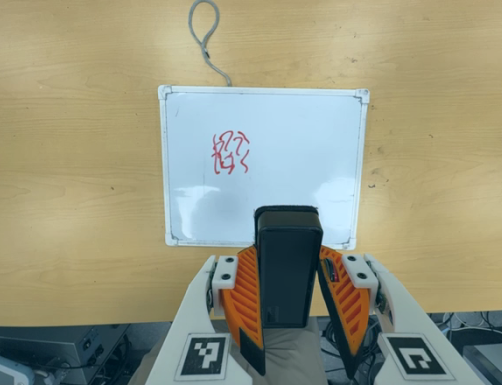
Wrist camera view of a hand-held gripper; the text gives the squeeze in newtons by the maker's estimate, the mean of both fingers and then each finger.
{"total": 5.0, "left": 4.3, "right": 5.7}